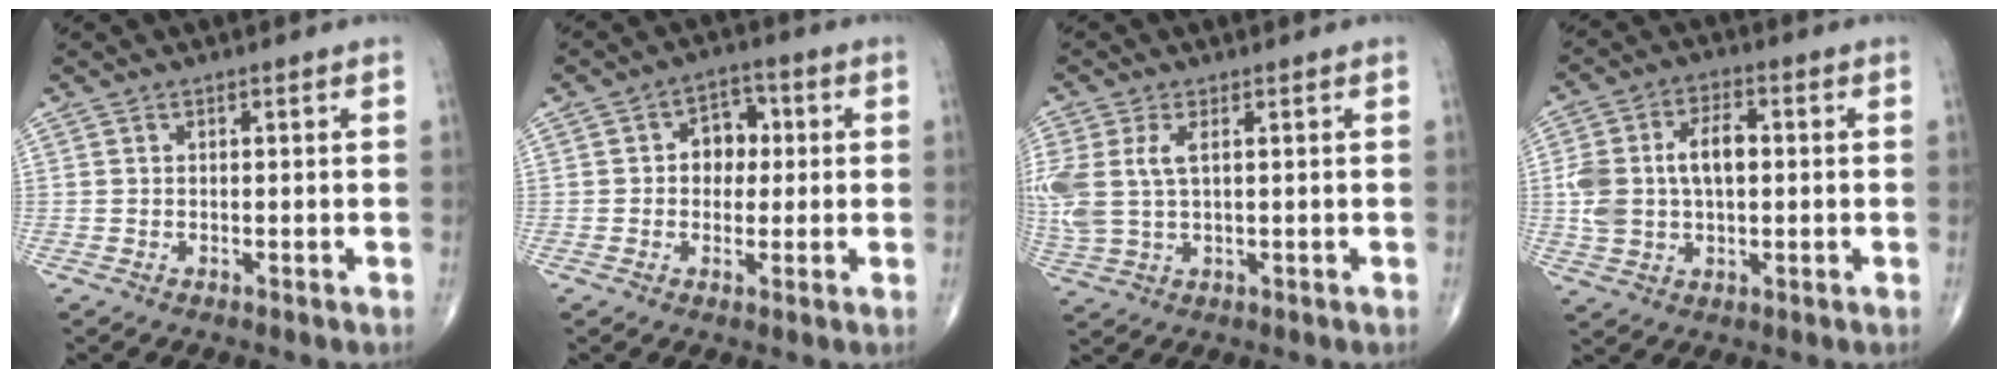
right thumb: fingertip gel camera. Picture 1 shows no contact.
{"total": 6.3, "force": [0.6, 4.9, 4.0], "torque": [-0.022, 0.013, 0.001]}
{"total": 8.8, "force": [1.7, 4.7, 7.2], "torque": [-0.190, 0.008, 0.044]}
{"total": 11.6, "force": [0.7, 7.0, 9.2], "torque": [-0.172, 0.022, 0.017]}